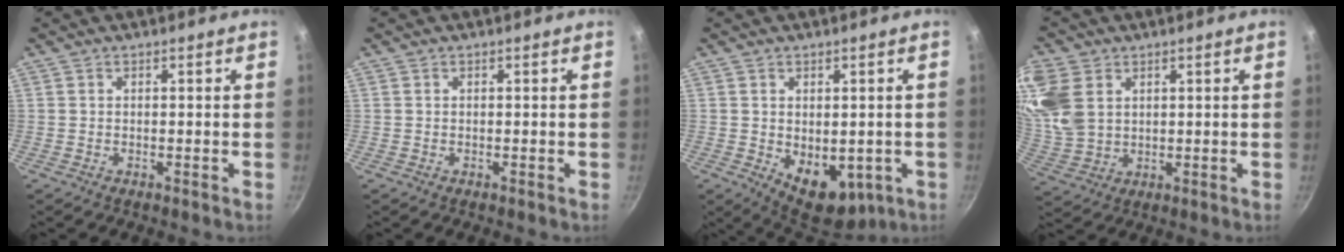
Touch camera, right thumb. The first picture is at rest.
{"total": 0.0}
{"total": 10.7, "force": [-1.9, 6.9, 7.9], "torque": [-0.078, -0.016, -0.006]}
{"total": 11.9, "force": [3.8, 8.6, 7.3], "torque": [-0.149, -0.014, 0.082]}